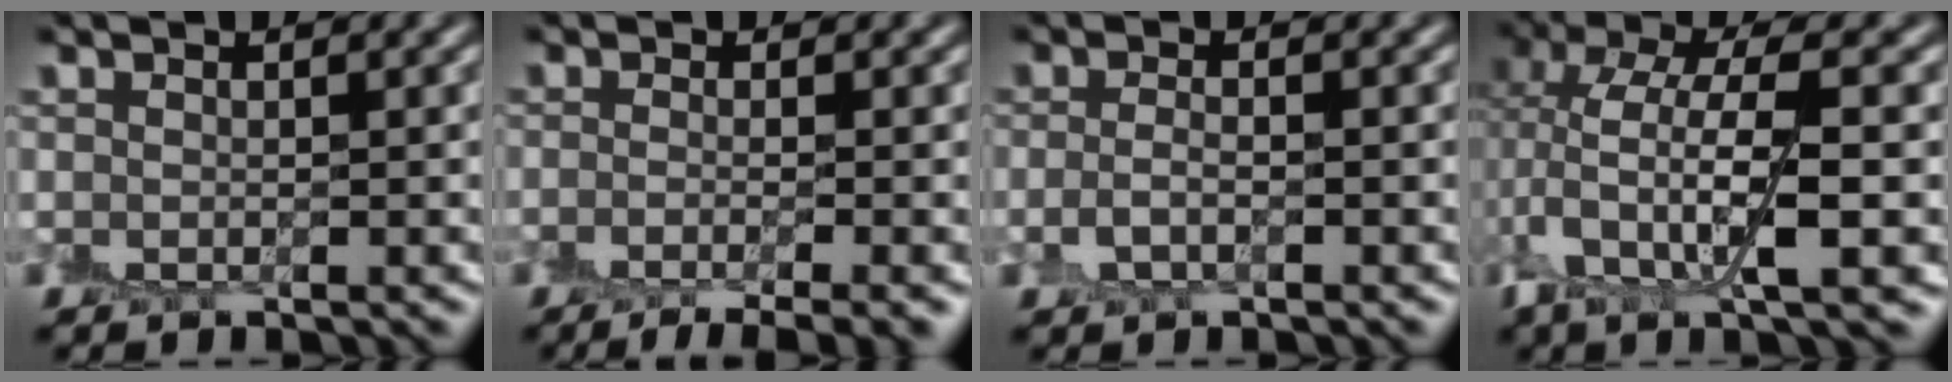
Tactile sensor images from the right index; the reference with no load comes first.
{"total": 4.6, "force": [-2.1, 1.3, 3.8], "torque": [-0.038, -0.004, -0.041]}
{"total": 1.4, "force": [-0.5, 0.6, 1.1], "torque": [-0.029, 0.001, -0.012]}
{"total": 7.6, "force": [0.5, 2.4, 7.2], "torque": [-0.142, 0.008, 0.004]}